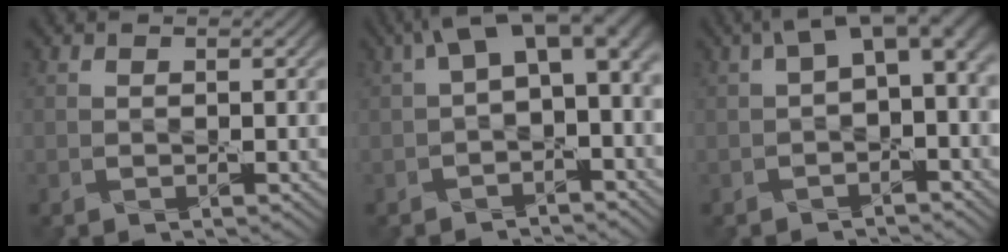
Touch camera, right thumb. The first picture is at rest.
{"total": 8.4, "force": [1.1, 4.3, 7.1], "torque": [-0.119, 0.002, 0.021]}
{"total": 7.1, "force": [1.2, 3.5, 6.0], "torque": [-0.092, 0.005, 0.020]}